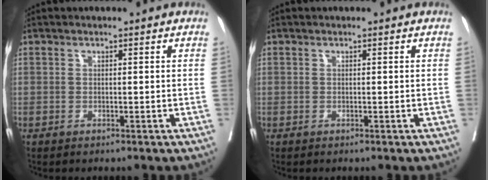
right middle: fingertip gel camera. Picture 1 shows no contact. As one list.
[{"total": 0.0}]